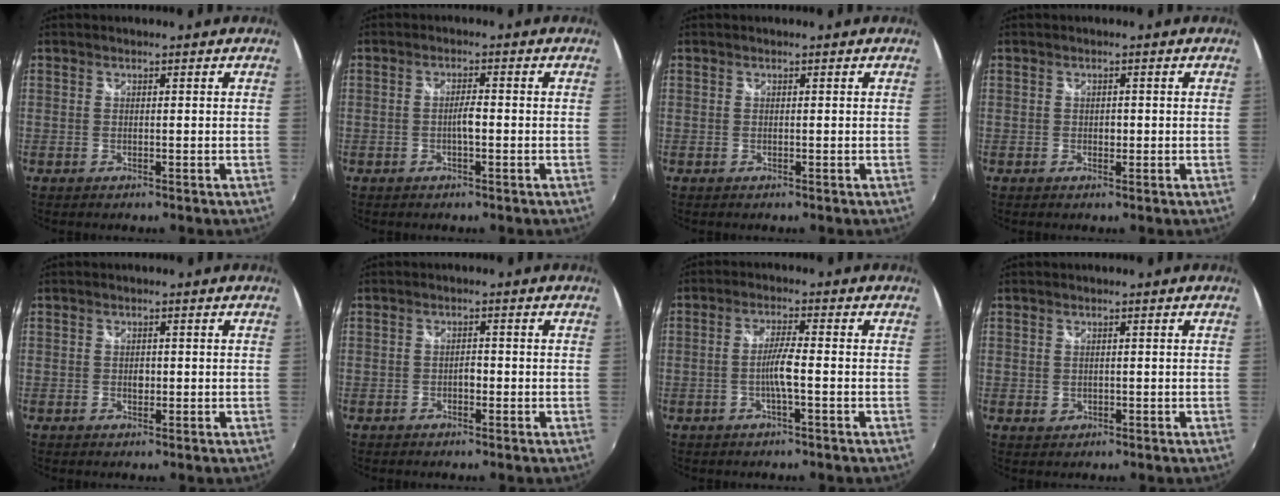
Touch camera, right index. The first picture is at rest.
{"total": 2.2, "force": [-0.7, 0.3, 2.1], "torque": [-0.039, 0.003, -0.013]}
{"total": 0.0}
{"total": 1.0, "force": [-0.2, 0.8, 0.5], "torque": [-0.007, 0.000, -0.004]}
{"total": 1.3, "force": [-0.2, 1.0, 0.8], "torque": [-0.014, 0.001, -0.004]}
{"total": 1.4, "force": [-0.6, 0.8, 0.9], "torque": [-0.017, 0.003, -0.012]}
{"total": 4.1, "force": [-1.3, -0.2, 3.9], "torque": [-0.076, 0.002, -0.025]}
{"total": 1.2, "force": [0.0, 1.1, 0.5], "torque": [-0.008, -0.001, 0.000]}